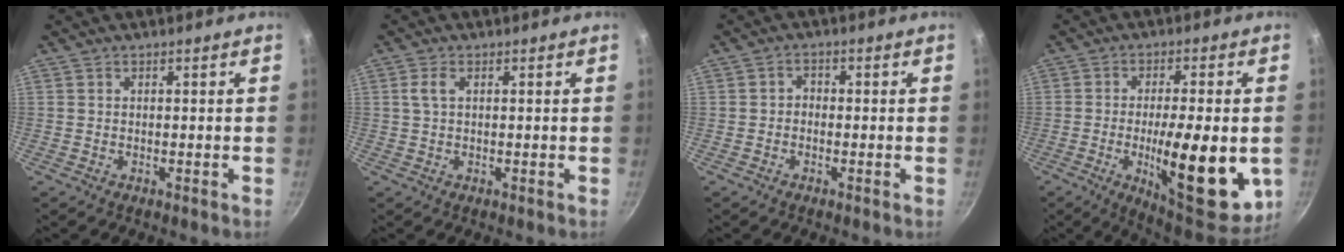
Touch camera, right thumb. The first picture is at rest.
{"total": 2.4, "force": [0.6, 1.1, 2.0], "torque": [-0.043, 0.005, 0.013]}
{"total": 1.8, "force": [-0.6, 1.5, 1.0], "torque": [-0.012, 0.012, -0.014]}
{"total": 19.8, "force": [-3.8, 6.4, 18.4], "torque": [-0.241, 0.000, -0.047]}